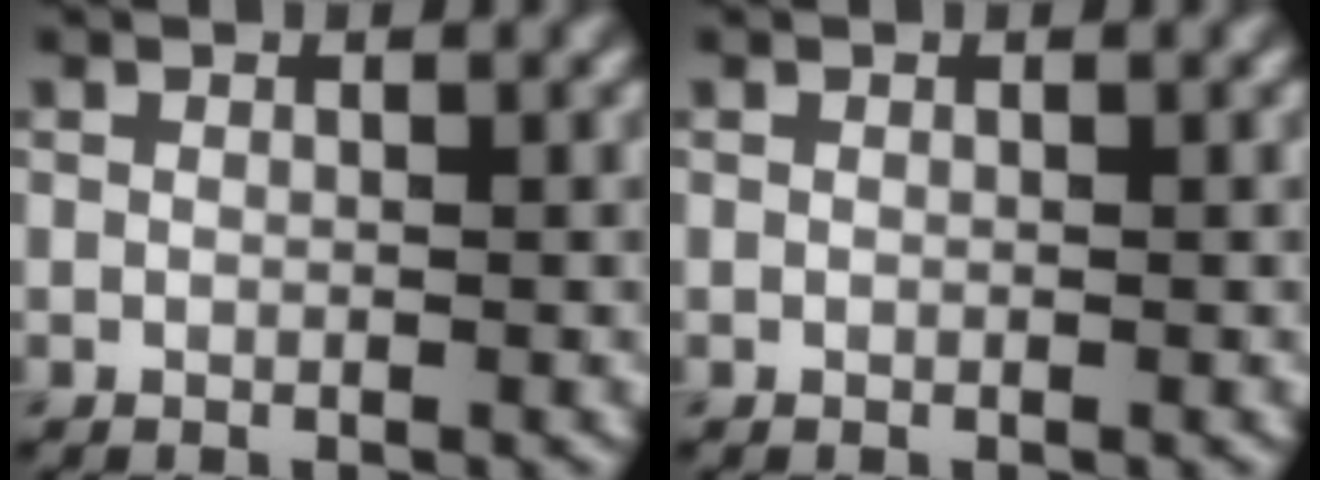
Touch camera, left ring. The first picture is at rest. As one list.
[{"total": 0.0}]